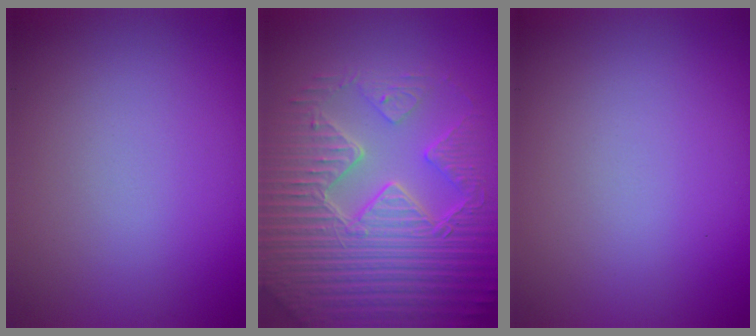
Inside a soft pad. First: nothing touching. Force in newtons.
{"total": 8.3, "press": 6.4, "slide": 5.3}
{"total": 0.0}